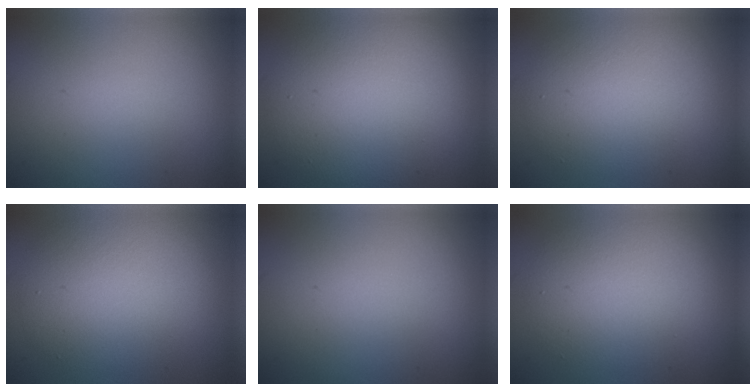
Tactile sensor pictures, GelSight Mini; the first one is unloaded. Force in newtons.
{"total": 9.4, "press": 9.4, "slide": 0.9}
{"total": 5.7, "press": 5.7, "slide": 0.6}
{"total": 6.0, "press": 6.0, "slide": 0.3}
{"total": 0.0}
{"total": 5.5, "press": 5.5, "slide": 0.4}